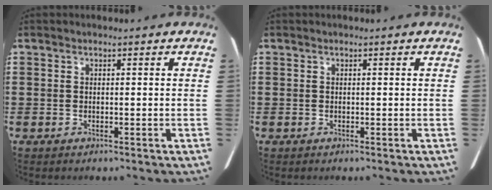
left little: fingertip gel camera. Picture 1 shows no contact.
{"total": 0.0}